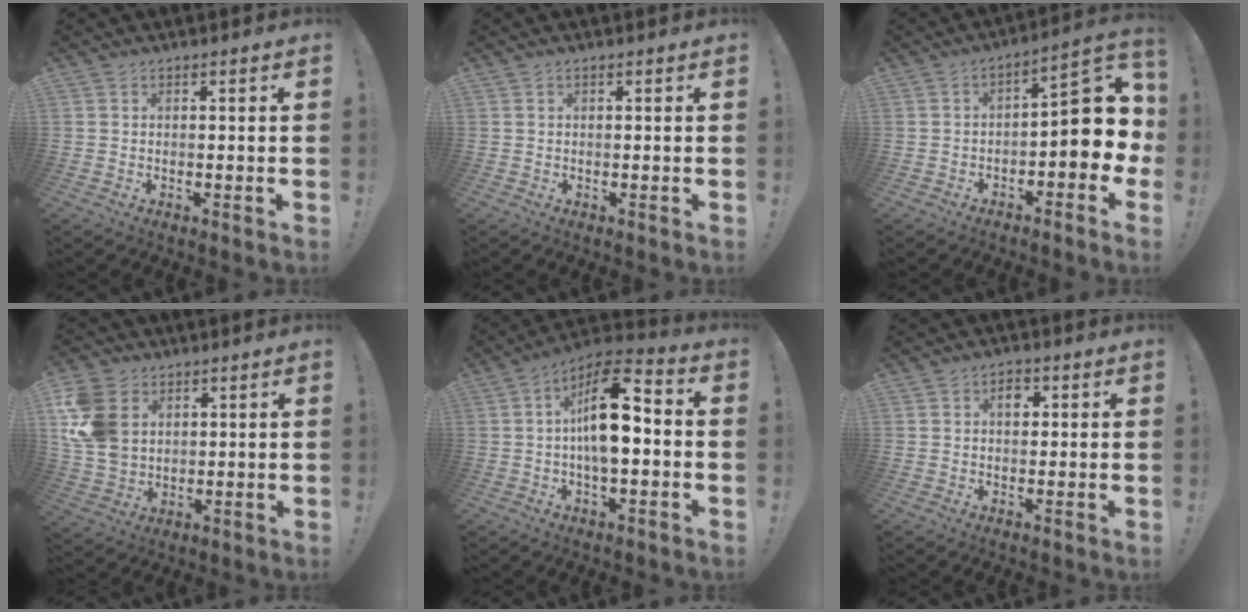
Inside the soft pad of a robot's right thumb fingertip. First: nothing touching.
{"total": 0.0}
{"total": 10.2, "force": [-0.9, 4.8, 9.0], "torque": [-0.095, 0.002, -0.019]}
{"total": 14.4, "force": [4.3, 11.0, 8.2], "torque": [-0.171, -0.012, 0.086]}
{"total": 15.0, "force": [0.5, 6.7, 13.5], "torque": [-0.209, 0.003, 0.002]}
{"total": 3.5, "force": [0.9, 2.5, 2.3], "torque": [-0.018, -0.001, 0.008]}